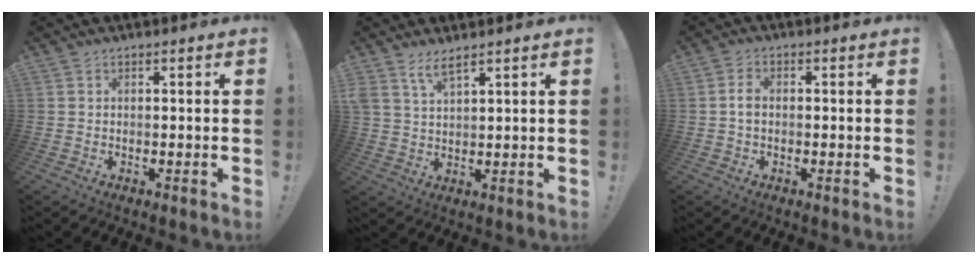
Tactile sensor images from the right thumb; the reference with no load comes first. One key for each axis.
{"total": 5.0, "fx": 3.7, "fy": 1.1, "fz": 3.1, "tx": -0.074, "ty": -0.009, "tz": 0.070}
{"total": 2.7, "fx": -0.4, "fy": 1.6, "fz": 2.1, "tx": -0.039, "ty": 0.008, "tz": -0.007}